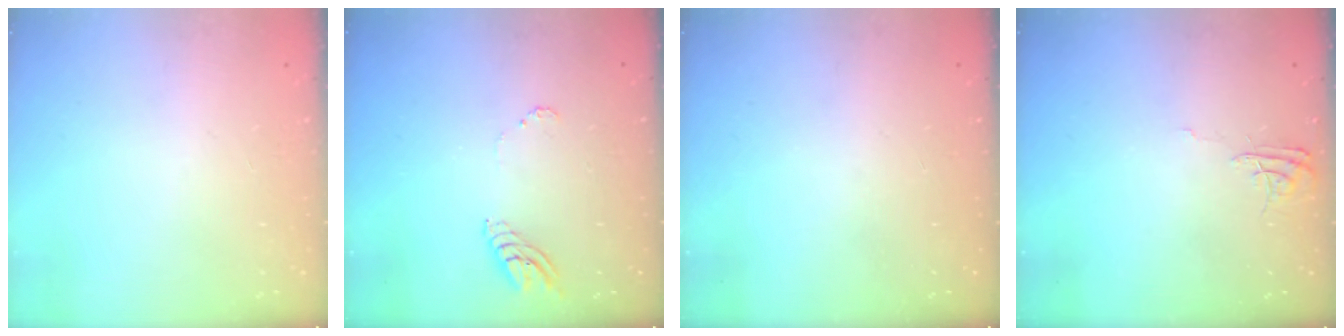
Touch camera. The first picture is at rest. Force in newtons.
{"total": 5.9, "press": 5.9, "slide": 0.4}
{"total": 0.0}
{"total": 5.1, "press": 5.1, "slide": 0.5}